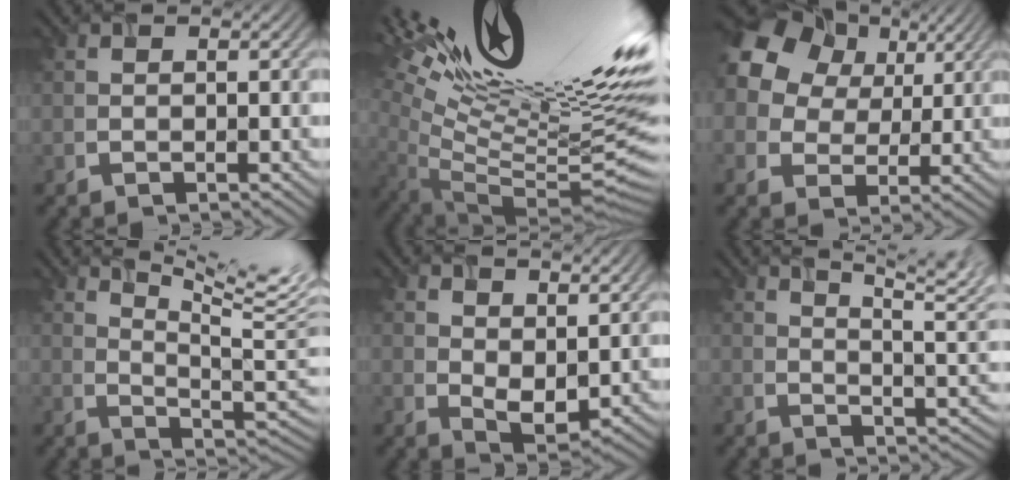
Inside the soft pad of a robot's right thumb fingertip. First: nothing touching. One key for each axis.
{"total": 19.7, "fx": 7.9, "fy": 4.2, "fz": 17.5, "tx": -0.236, "ty": 0.039, "tz": 0.127}
{"total": 17.6, "fx": 7.7, "fy": 12.9, "fz": 9.2, "tx": -0.250, "ty": 0.063, "tz": 0.153}
{"total": 12.3, "fx": 7.0, "fy": 2.8, "fz": 9.7, "tx": -0.151, "ty": 0.009, "tz": 0.100}
{"total": 5.8, "fx": 2.9, "fy": 3.1, "fz": 4.0, "tx": -0.071, "ty": -0.006, "tz": 0.058}
{"total": 13.6, "fx": 8.1, "fy": 4.0, "fz": 10.2, "tx": -0.150, "ty": 0.020, "tz": 0.111}